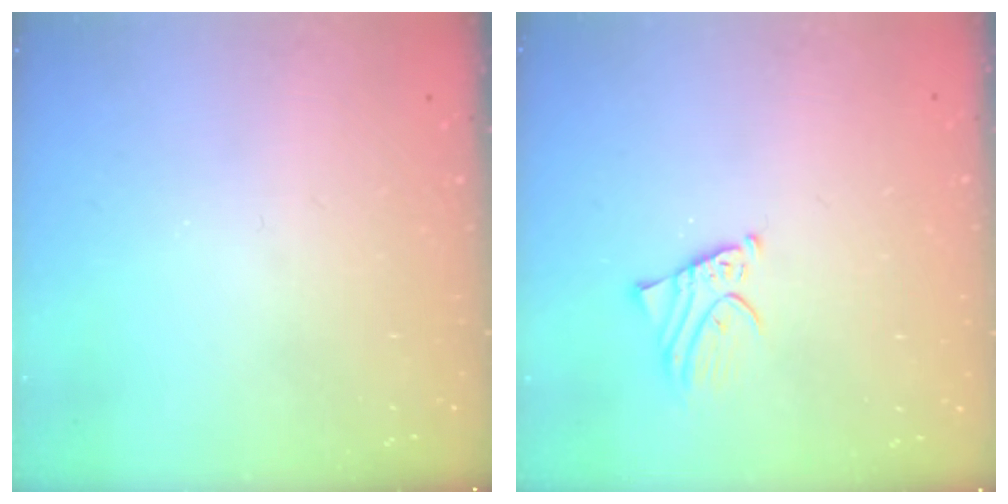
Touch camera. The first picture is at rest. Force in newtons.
{"total": 2.4, "press": 2.4, "slide": 0.2}